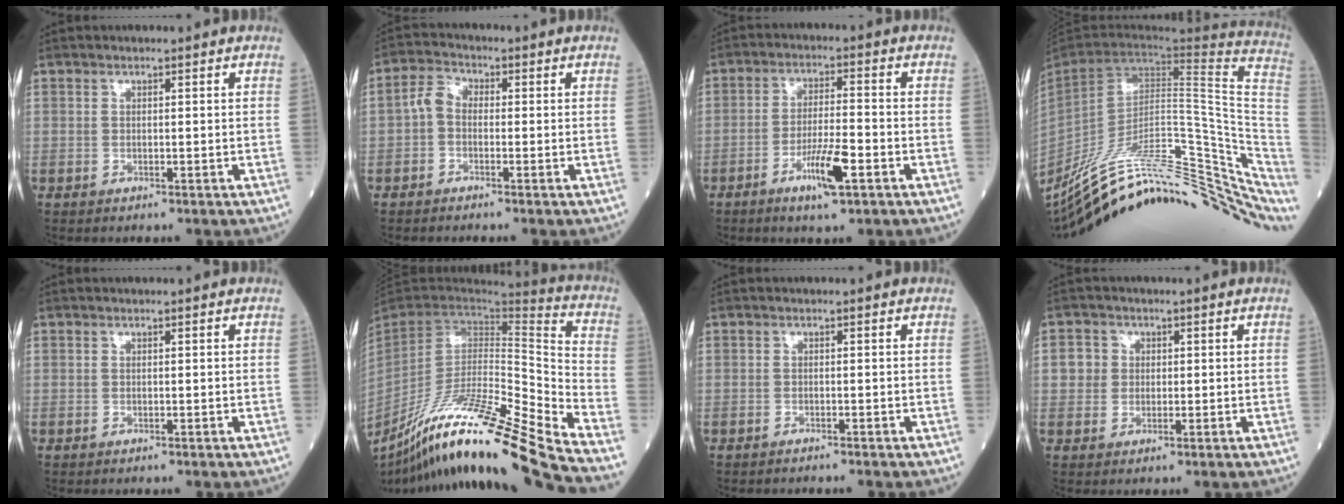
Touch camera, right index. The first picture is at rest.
{"total": 3.1, "force": [-0.7, 2.0, 2.2], "torque": [-0.043, 0.008, -0.026]}
{"total": 6.9, "force": [-3.4, 0.8, 5.9], "torque": [-0.114, -0.006, -0.059]}
{"total": 34.6, "force": [-24.5, 9.6, 22.4], "torque": [-0.277, -0.015, -0.351]}
{"total": 0.0}
{"total": 27.7, "force": [-21.6, -1.1, 17.3], "torque": [-0.261, -0.055, -0.375]}
{"total": 1.1, "force": [-1.0, -0.1, 0.3], "torque": [-0.005, 0.000, -0.014]}
{"total": 3.0, "force": [0.4, 2.9, 0.6], "torque": [-0.006, 0.009, 0.005]}